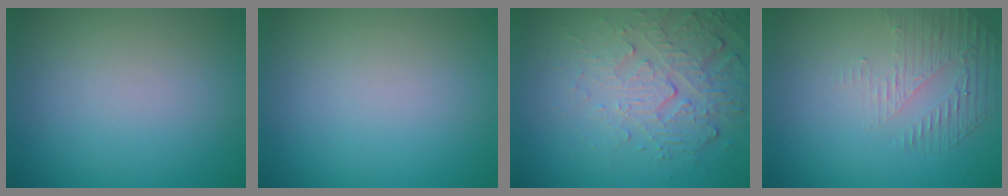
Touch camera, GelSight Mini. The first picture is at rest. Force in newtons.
{"total": 0.0}
{"total": 5.4, "press": 3.7, "slide": 4.0}
{"total": 1.8, "press": 1.1, "slide": 1.5}